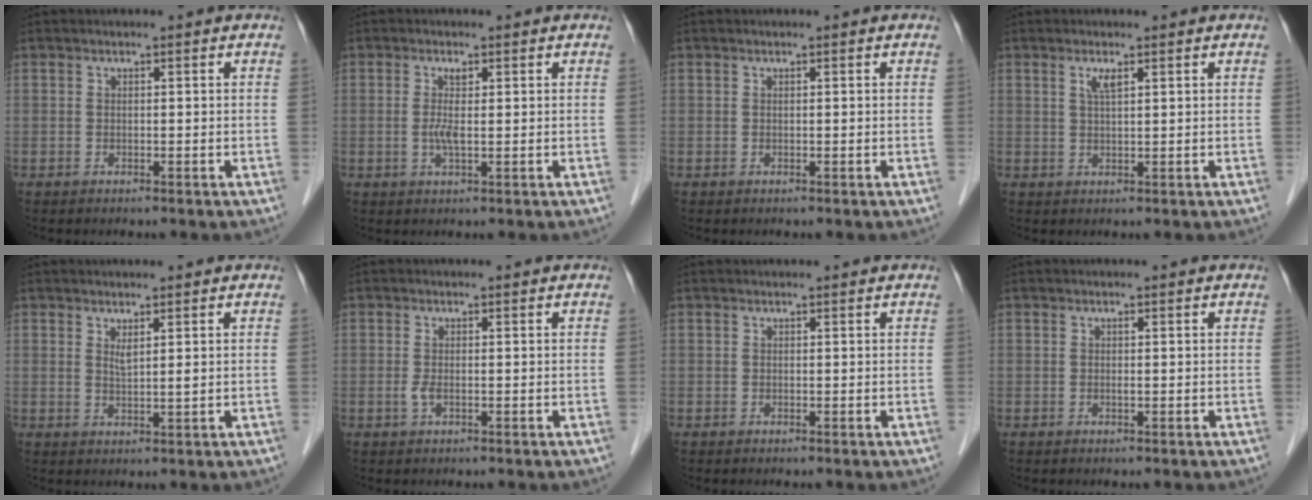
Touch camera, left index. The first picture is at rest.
{"total": 2.3, "force": [0.2, 0.5, 2.3], "torque": [-0.050, 0.001, 0.006]}
{"total": 0.0}
{"total": 1.8, "force": [1.0, 0.1, 1.6], "torque": [-0.036, 0.000, 0.020]}
{"total": 2.0, "force": [1.0, 0.1, 1.7], "torque": [-0.038, -0.005, 0.021]}
{"total": 1.2, "force": [-0.3, 0.3, 1.1], "torque": [-0.028, -0.004, -0.004]}
{"total": 1.0, "force": [1.0, 0.0, 0.2], "torque": [-0.006, 0.016, 0.017]}
{"total": 0.0}